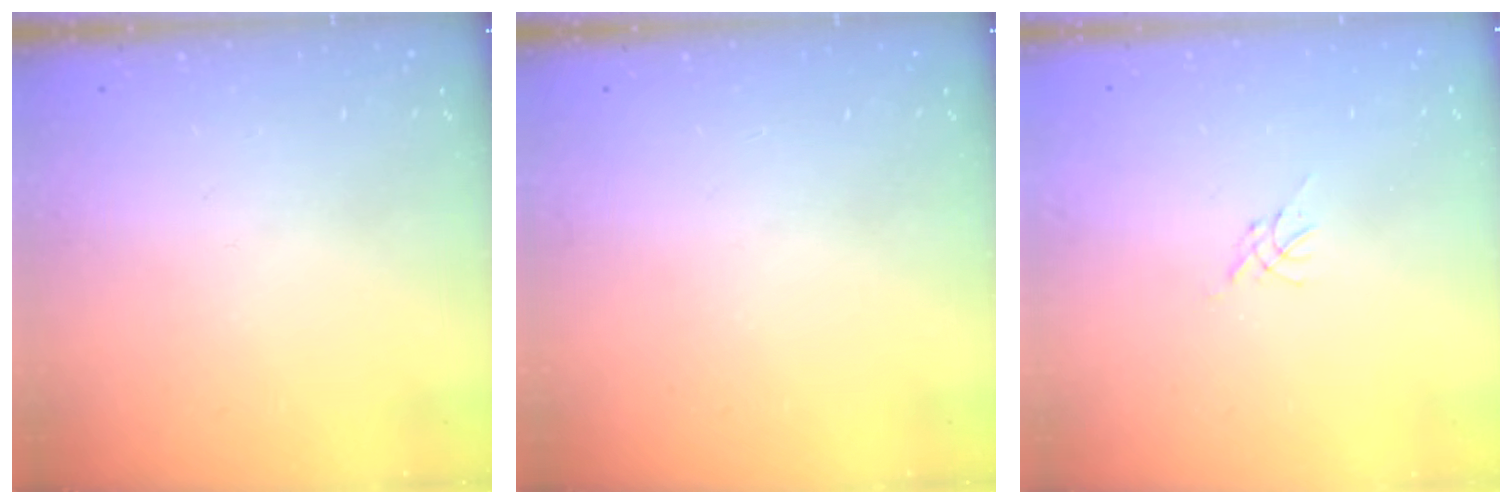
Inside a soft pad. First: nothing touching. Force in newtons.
{"total": 0.0}
{"total": 0.0}